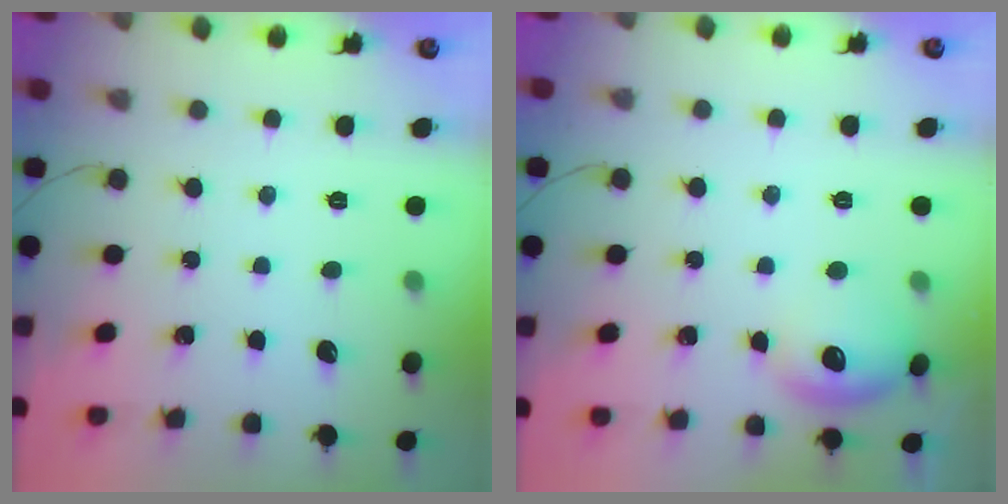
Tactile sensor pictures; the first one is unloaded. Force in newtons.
{"total": 9.5, "press": 9.4, "slide": 1.3}